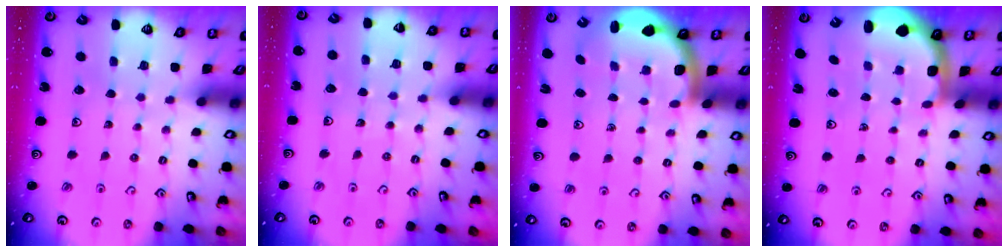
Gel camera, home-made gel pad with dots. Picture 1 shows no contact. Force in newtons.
{"total": 3.5, "press": 3.4, "slide": 0.8}
{"total": 4.9, "press": 4.6, "slide": 1.5}
{"total": 1.7, "press": 1.7, "slide": 0.3}